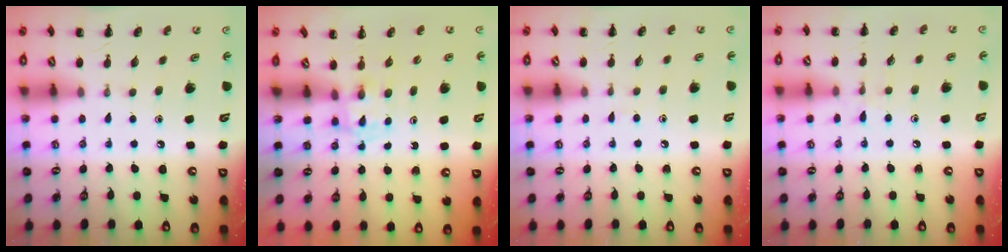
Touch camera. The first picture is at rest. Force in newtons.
{"total": 2.4, "press": 2.2, "slide": 1.0}
{"total": 3.0, "press": 2.8, "slide": 1.2}
{"total": 5.9, "press": 5.4, "slide": 2.2}